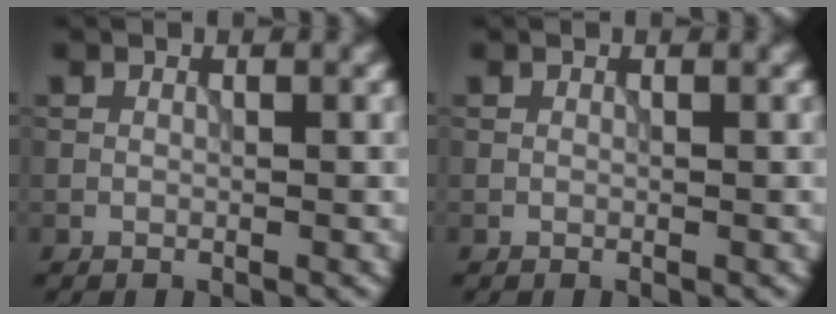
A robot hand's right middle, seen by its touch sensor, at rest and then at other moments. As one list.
[{"total": 0.0}]